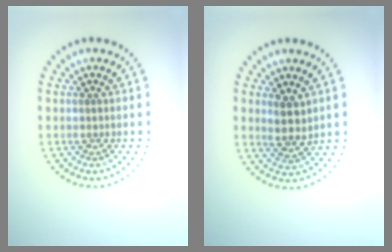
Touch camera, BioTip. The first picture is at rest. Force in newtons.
{"total": 2.6, "press": 2.3, "slide": 1.3}